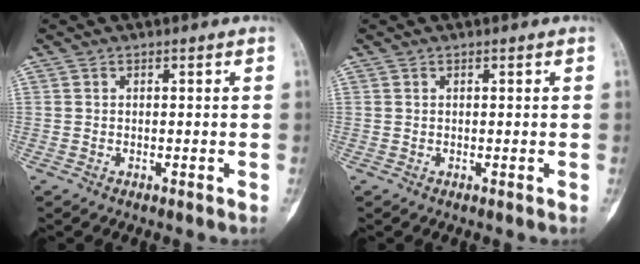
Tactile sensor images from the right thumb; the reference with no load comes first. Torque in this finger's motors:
{"motor_torque": [0.25, 0.40, -0.25, -0.09, 0.03]}